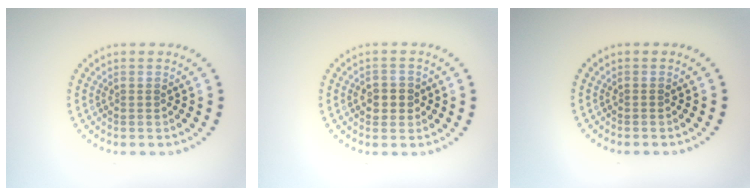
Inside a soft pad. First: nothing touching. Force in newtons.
{"total": 2.4, "press": 2.3, "slide": 0.6}
{"total": 0.0}